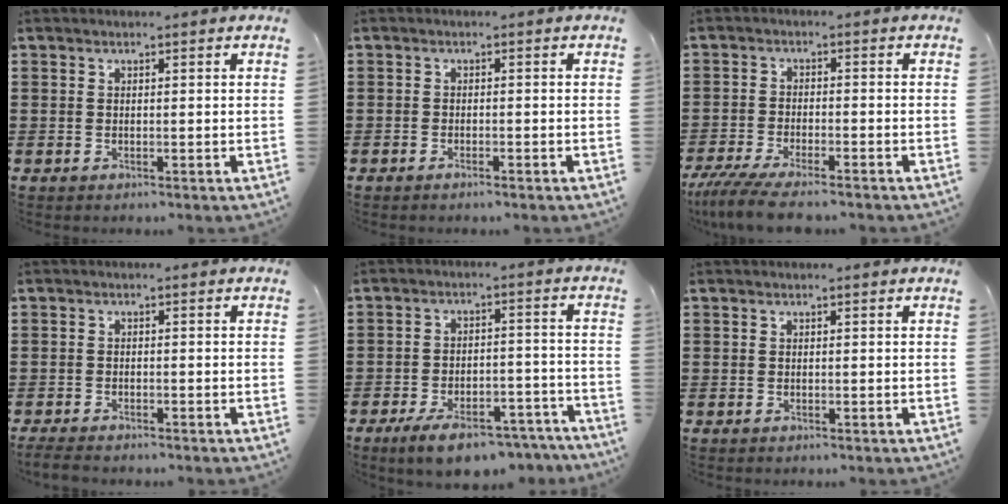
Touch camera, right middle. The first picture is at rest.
{"total": 0.8, "force": [-0.7, 0.1, 0.4], "torque": [-0.009, -0.003, -0.013]}
{"total": 4.7, "force": [-4.1, 0.0, 2.2], "torque": [-0.056, -0.016, -0.084]}
{"total": 1.4, "force": [-1.3, 0.0, 0.4], "torque": [-0.015, -0.002, -0.028]}
{"total": 7.3, "force": [-6.1, 1.7, 3.6], "torque": [-0.062, 0.010, -0.111]}
{"total": 0.0}